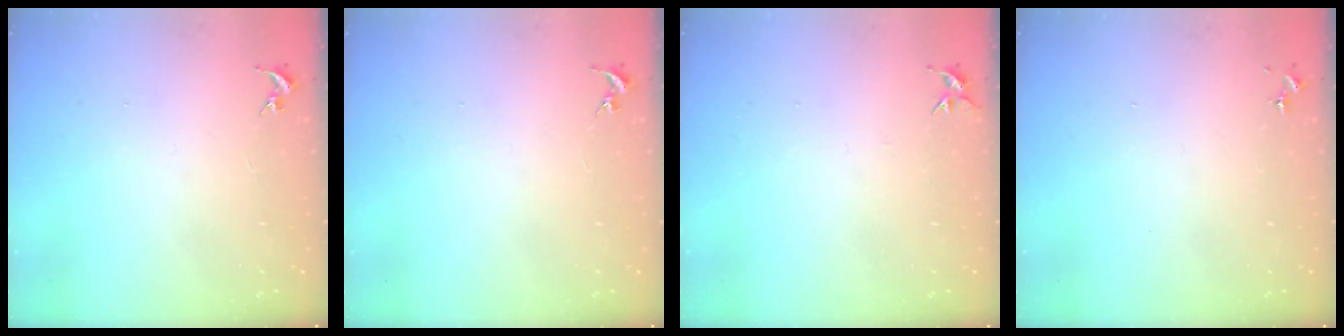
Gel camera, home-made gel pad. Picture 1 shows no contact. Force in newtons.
{"total": 0.0}
{"total": 5.4, "press": 5.4, "slide": 0.6}
{"total": 0.0}